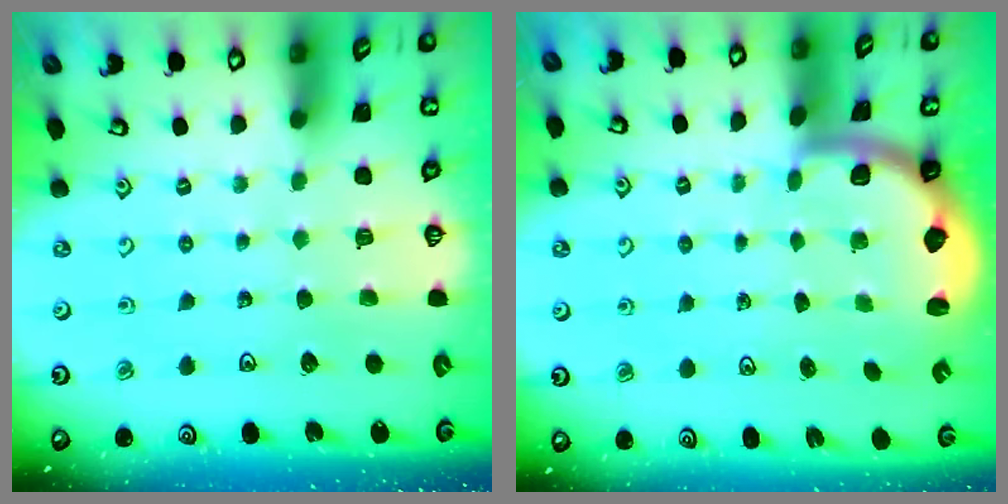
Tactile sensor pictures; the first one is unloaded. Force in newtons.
{"total": 2.0, "press": 2.0, "slide": 0.5}